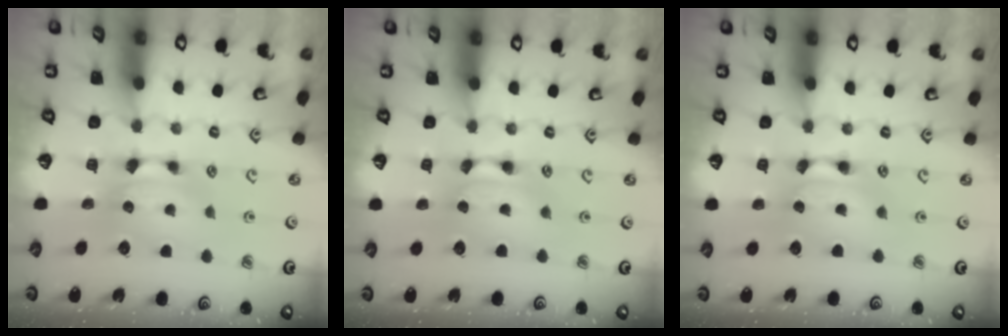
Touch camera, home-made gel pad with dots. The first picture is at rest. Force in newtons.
{"total": 1.5, "press": 1.5, "slide": 0.2}
{"total": 1.5, "press": 1.5, "slide": 0.2}